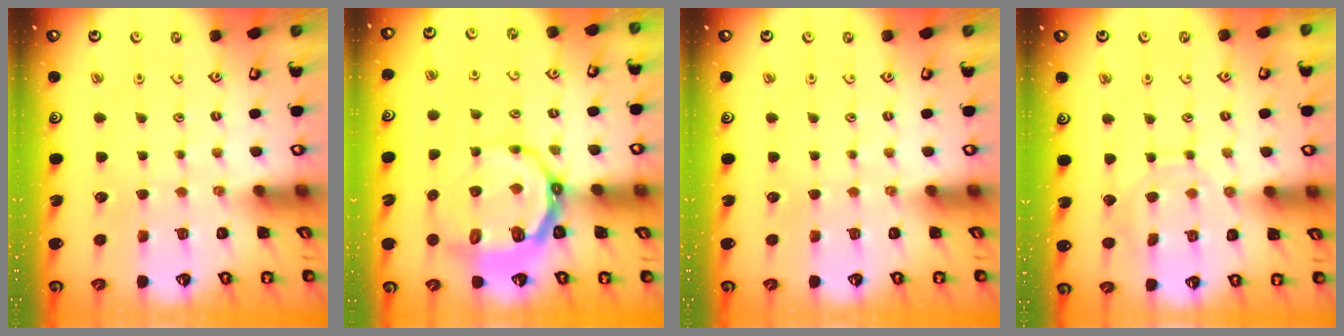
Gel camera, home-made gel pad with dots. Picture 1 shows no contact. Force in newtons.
{"total": 9.7, "press": 8.8, "slide": 4.1}
{"total": 0.0}
{"total": 8.0, "press": 8.0, "slide": 0.6}